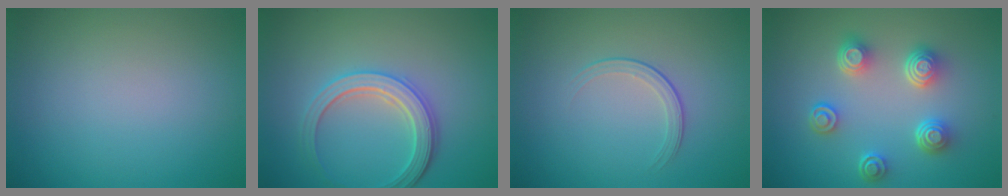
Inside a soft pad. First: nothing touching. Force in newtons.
{"total": 3.8, "press": 3.4, "slide": 1.8}
{"total": 1.7, "press": 0.9, "slide": 1.4}
{"total": 4.6, "press": 3.5, "slide": 3.0}